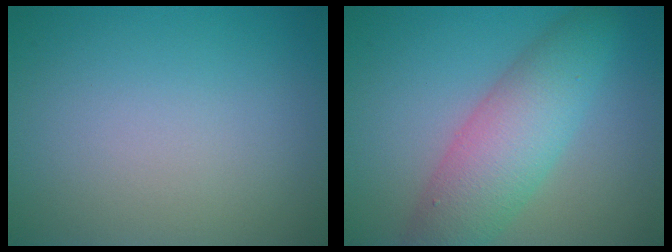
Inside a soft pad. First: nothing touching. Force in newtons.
{"total": 6.7, "press": 6.7, "slide": 0.2}